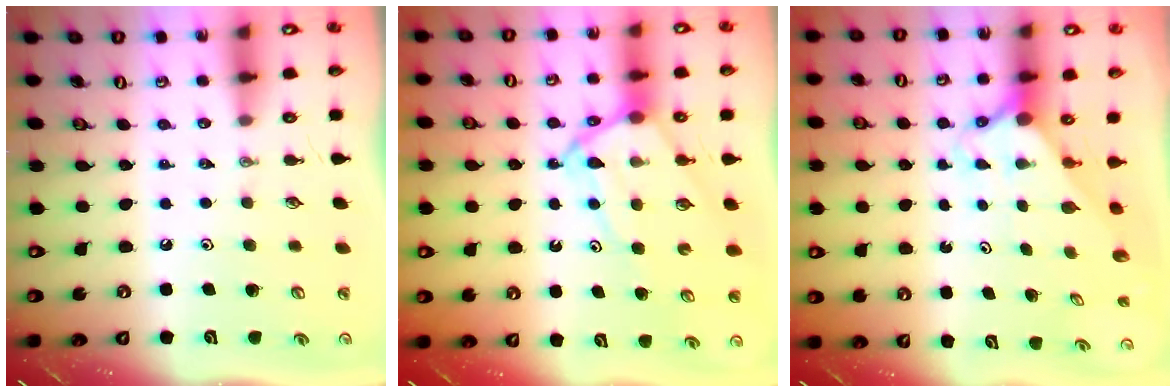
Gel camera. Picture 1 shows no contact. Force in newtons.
{"total": 10.4, "press": 10.3, "slide": 0.9}
{"total": 2.2, "press": 2.2, "slide": 0.2}